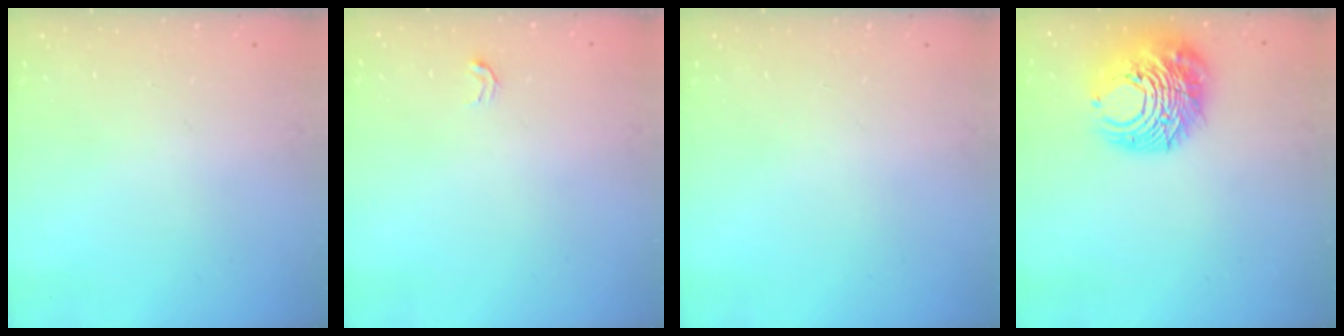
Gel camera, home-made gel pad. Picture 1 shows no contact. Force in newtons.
{"total": 2.5, "press": 2.5, "slide": 0.5}
{"total": 0.0}
{"total": 13.0, "press": 12.9, "slide": 1.6}